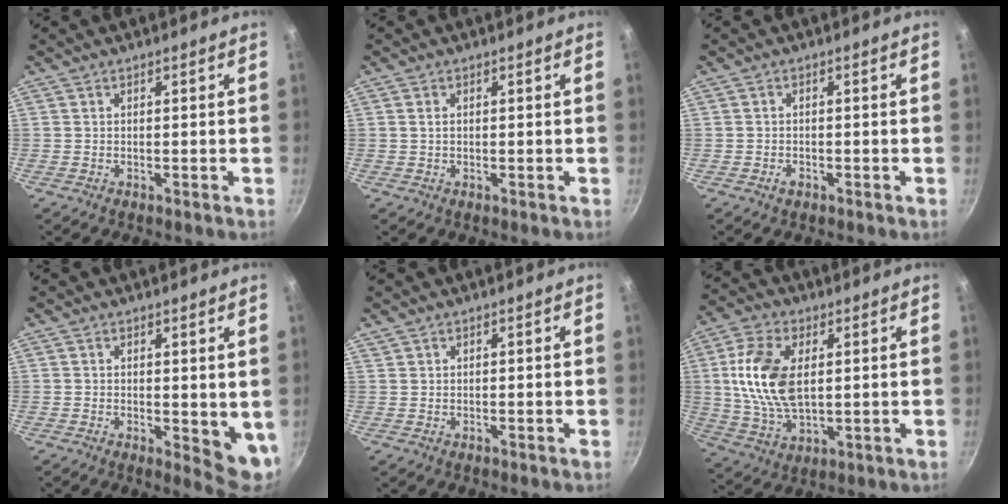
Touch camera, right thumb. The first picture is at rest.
{"total": 1.1, "force": [0.2, 0.7, 0.7], "torque": [-0.013, 0.003, 0.003]}
{"total": 1.6, "force": [-0.9, 1.0, 0.8], "torque": [-0.015, 0.006, -0.016]}
{"total": 6.3, "force": [0.8, 3.0, 5.5], "torque": [-0.067, -0.019, 0.013]}
{"total": 0.5, "force": [0.4, 0.3, 0.1], "torque": [0.002, 0.003, 0.009]}
{"total": 14.4, "force": [2.4, 8.2, 11.6], "torque": [-0.220, -0.004, 0.047]}